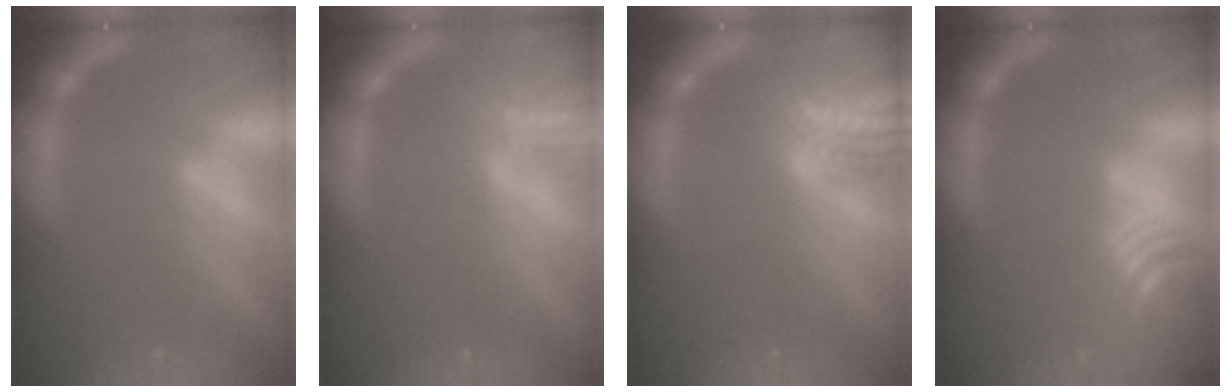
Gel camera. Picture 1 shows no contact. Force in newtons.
{"total": 3.4}
{"total": 7.5}
{"total": 7.5}